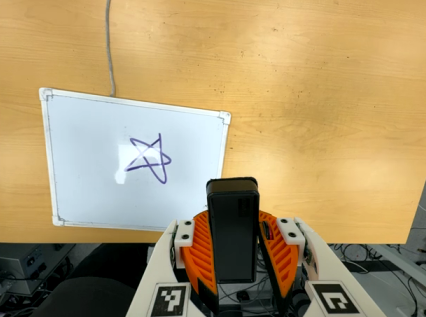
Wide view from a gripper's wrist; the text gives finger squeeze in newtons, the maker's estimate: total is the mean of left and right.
{"total": 8.7, "left": 8.0, "right": 9.4}